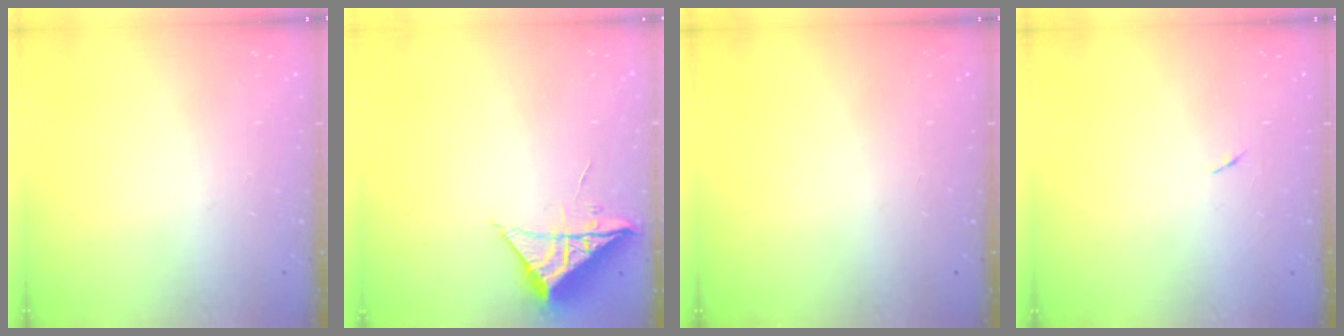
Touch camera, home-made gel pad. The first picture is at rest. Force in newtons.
{"total": 8.6, "press": 8.6, "slide": 0.2}
{"total": 0.0}
{"total": 3.7, "press": 3.6, "slide": 0.7}